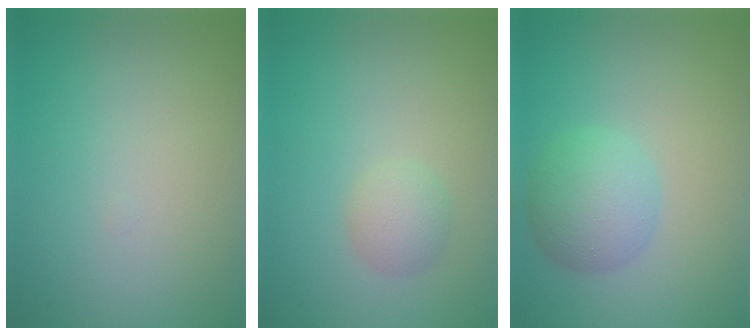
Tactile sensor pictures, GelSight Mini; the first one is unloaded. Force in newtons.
{"total": 1.8, "press": 1.8, "slide": 0.0}
{"total": 4.0, "press": 4.0, "slide": 0.1}